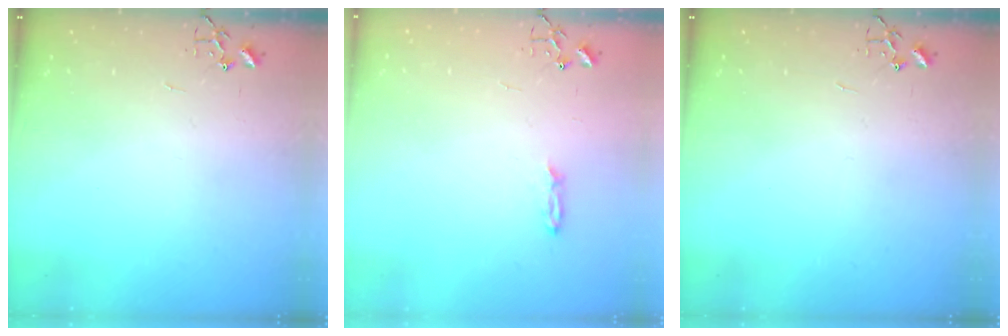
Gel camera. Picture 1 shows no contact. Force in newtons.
{"total": 3.2, "press": 3.2, "slide": 0.4}
{"total": 0.0}